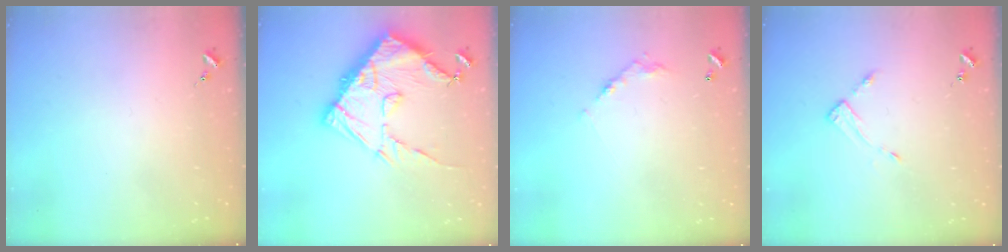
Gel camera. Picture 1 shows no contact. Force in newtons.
{"total": 19.1, "press": 19.0, "slide": 1.6}
{"total": 6.0, "press": 6.0, "slide": 0.3}
{"total": 4.6, "press": 4.6, "slide": 0.4}